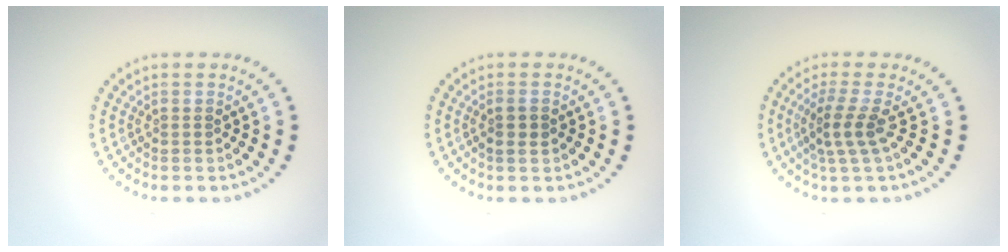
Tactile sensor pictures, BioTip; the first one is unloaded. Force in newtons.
{"total": 1.3, "press": 1.3, "slide": 0.3}
{"total": 2.5, "press": 1.9, "slide": 1.7}